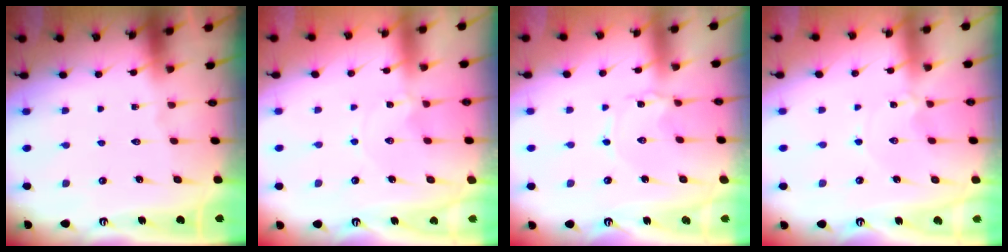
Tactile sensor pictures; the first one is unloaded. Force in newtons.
{"total": 0.0}
{"total": 0.9, "press": 0.9, "slide": 0.1}
{"total": 0.0}